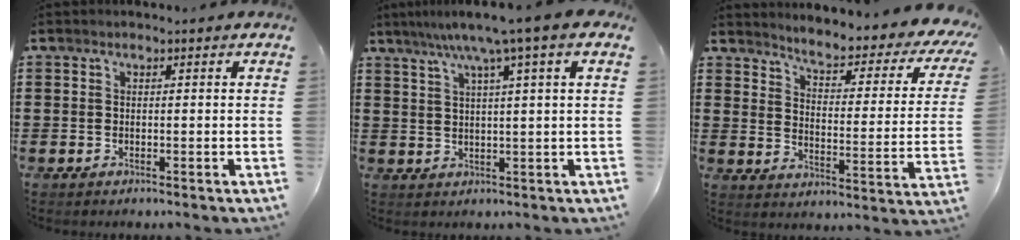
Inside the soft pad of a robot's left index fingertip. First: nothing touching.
{"total": 6.4, "force": [3.7, -0.5, 5.2], "torque": [-0.112, -0.003, 0.056]}
{"total": 4.1, "force": [3.4, 0.2, 2.3], "torque": [-0.056, -0.036, 0.044]}